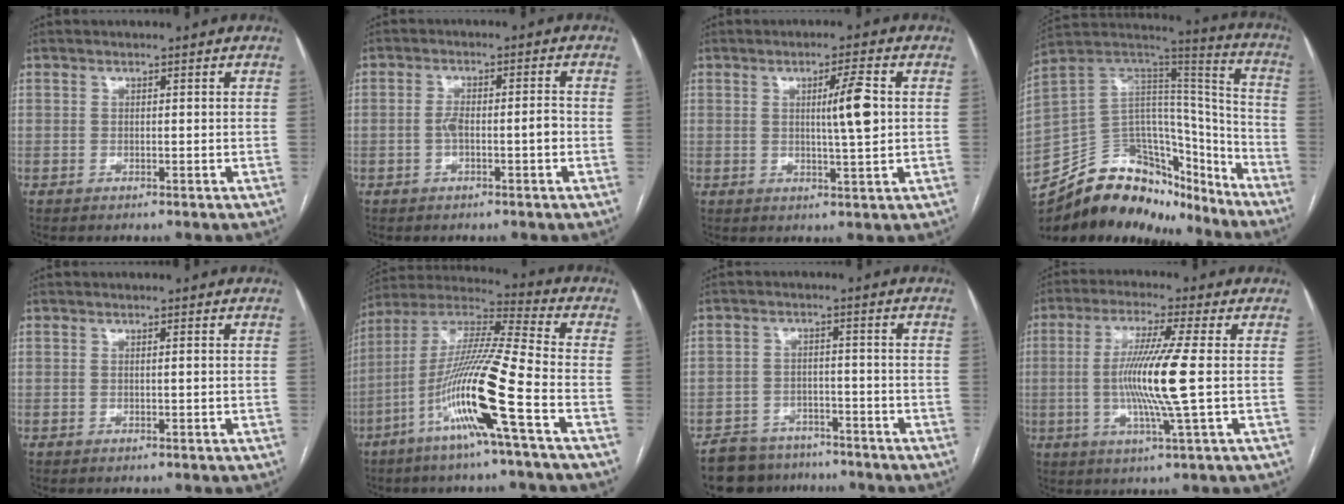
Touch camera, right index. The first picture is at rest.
{"total": 4.3, "force": [-1.1, 1.0, 4.1], "torque": [-0.079, 0.010, -0.017]}
{"total": 6.0, "force": [0.9, 0.0, 5.9], "torque": [-0.095, 0.000, 0.014]}
{"total": 26.4, "force": [-20.7, 12.9, 10.1], "torque": [-0.201, 0.052, -0.325]}
{"total": 0.5, "force": [0.0, -0.1, 0.5], "torque": [-0.009, 0.000, 0.000]}
{"total": 17.2, "force": [-6.7, -0.9, 15.8], "torque": [-0.314, -0.009, -0.135]}
{"total": 9.0, "force": [-7.6, 4.7, 1.3], "torque": [-0.017, 0.010, -0.114]}
{"total": 10.8, "force": [-0.5, -1.2, 10.8], "torque": [-0.214, -0.012, -0.013]}